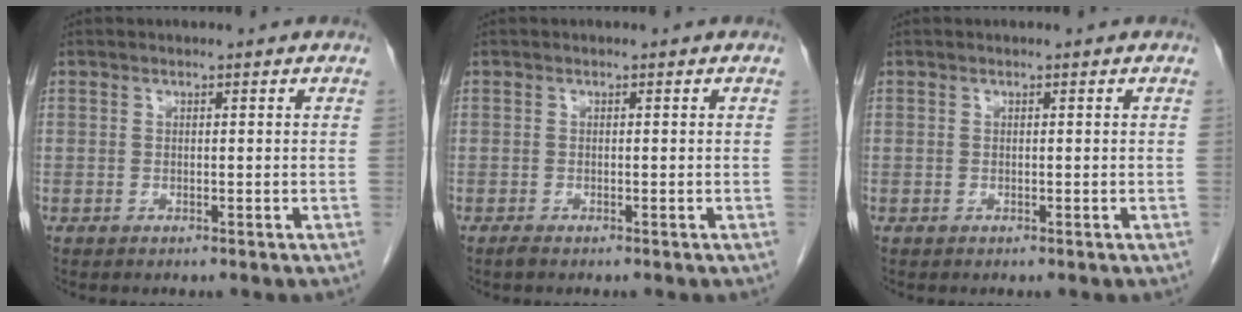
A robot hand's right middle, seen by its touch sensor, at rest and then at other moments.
{"total": 0.6, "force": [-0.5, 0.0, 0.3], "torque": [-0.010, -0.002, -0.010]}
{"total": 0.0}